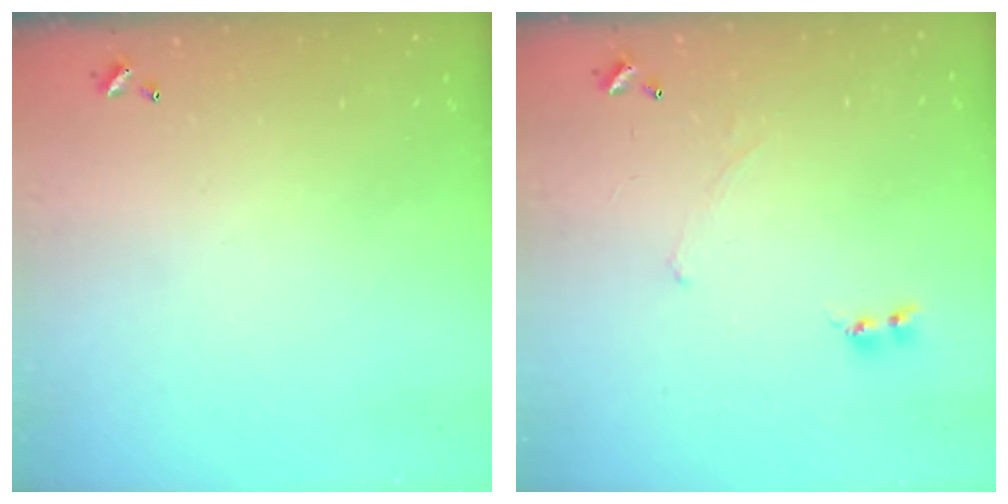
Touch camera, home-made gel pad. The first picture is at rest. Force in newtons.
{"total": 0.7, "press": 0.4, "slide": 0.5}